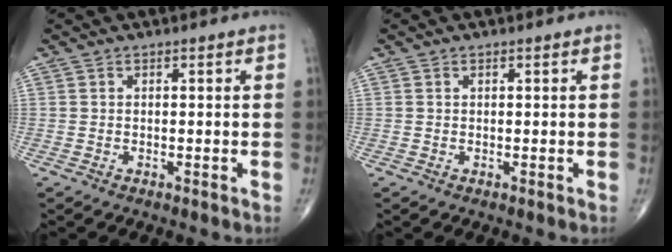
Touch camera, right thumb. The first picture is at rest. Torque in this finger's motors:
{"motor_torque": [-0.14, -0.09, 0.18, 0.02, 0.04]}